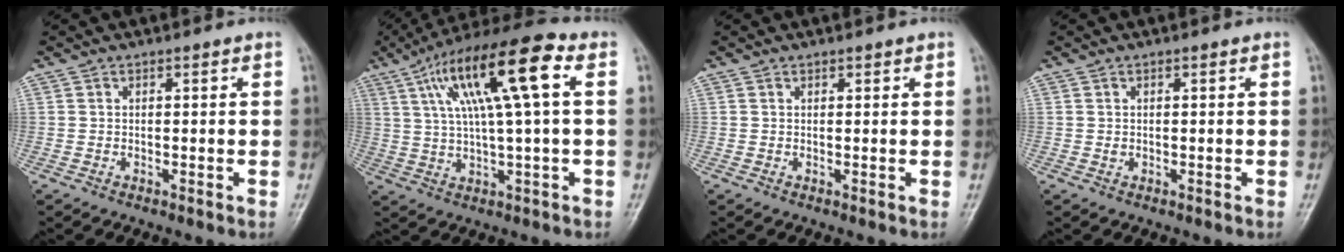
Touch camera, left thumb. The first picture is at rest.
{"total": 16.7, "force": [4.9, 3.2, 15.6], "torque": [-0.286, 0.023, 0.079]}
{"total": 0.6, "force": [0.4, 0.2, 0.3], "torque": [-0.005, -0.003, 0.006]}
{"total": 0.6, "force": [0.1, 0.4, 0.5], "torque": [-0.005, 0.000, 0.005]}